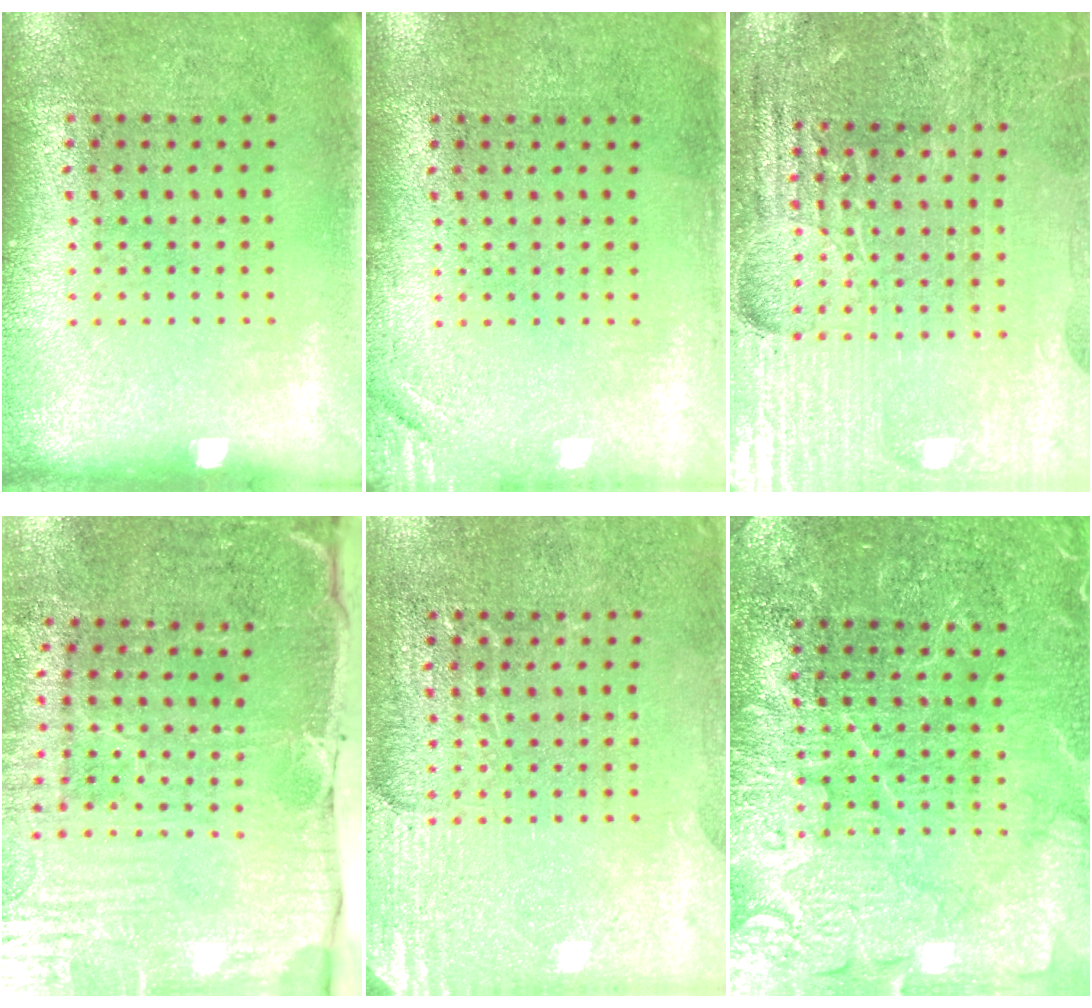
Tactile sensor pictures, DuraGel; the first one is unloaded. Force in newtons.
{"total": 1.3, "press": 1.3, "slide": 0.3}
{"total": 5.0, "press": 4.7, "slide": 1.8}
{"total": 5.2, "press": 4.4, "slide": 2.8}
{"total": 2.9, "press": 2.9, "slide": 0.2}
{"total": 4.3, "press": 4.2, "slide": 0.7}